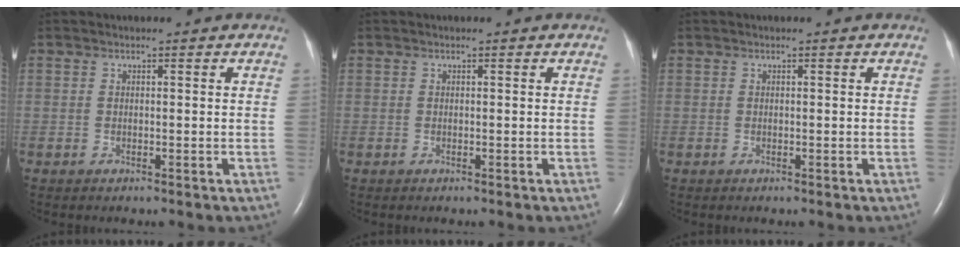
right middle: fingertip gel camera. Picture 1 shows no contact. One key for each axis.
{"total": 0.0}
{"total": 0.0}